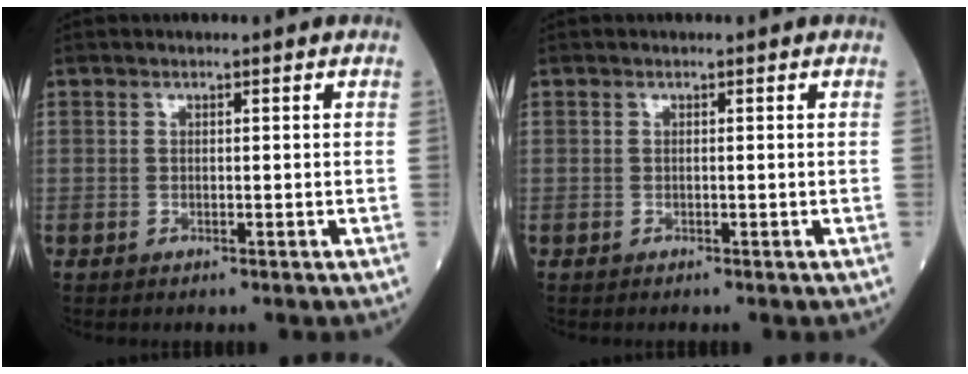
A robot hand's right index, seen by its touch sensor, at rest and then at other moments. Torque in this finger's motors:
{"motor_torque": [0.03, -0.05, 0.03, 0.01]}